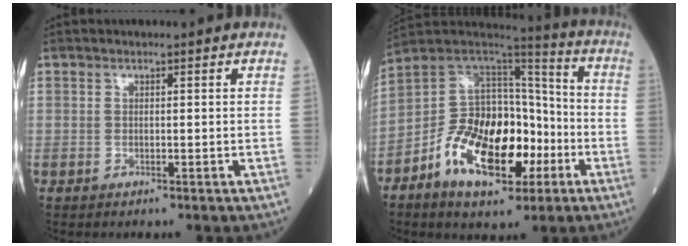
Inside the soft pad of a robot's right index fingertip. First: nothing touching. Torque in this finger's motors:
{"motor_torque": [0.80, -0.32, 0.53, 0.11]}